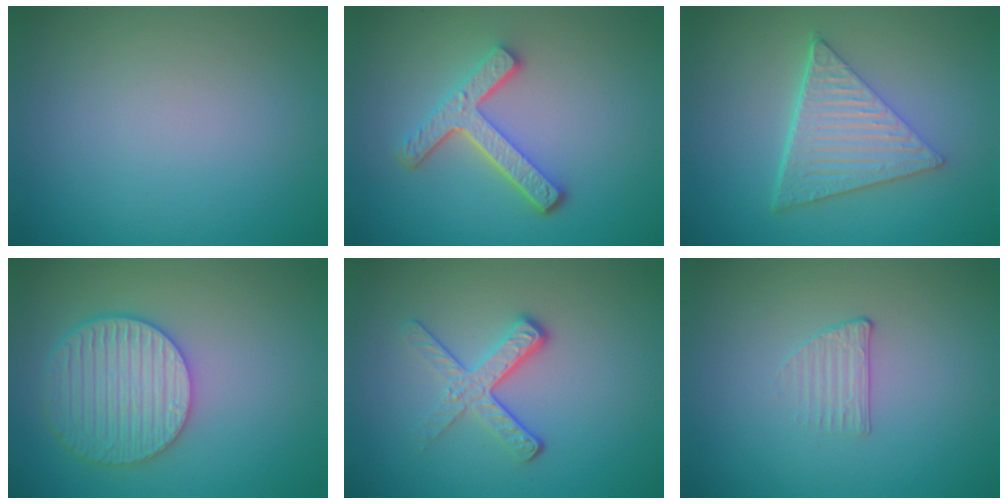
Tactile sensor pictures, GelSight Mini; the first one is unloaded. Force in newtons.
{"total": 4.3, "press": 3.3, "slide": 2.8}
{"total": 6.3, "press": 4.4, "slide": 4.4}
{"total": 5.3, "press": 4.7, "slide": 2.4}
{"total": 3.5, "press": 2.4, "slide": 2.5}
{"total": 1.2, "press": 0.6, "slide": 1.0}